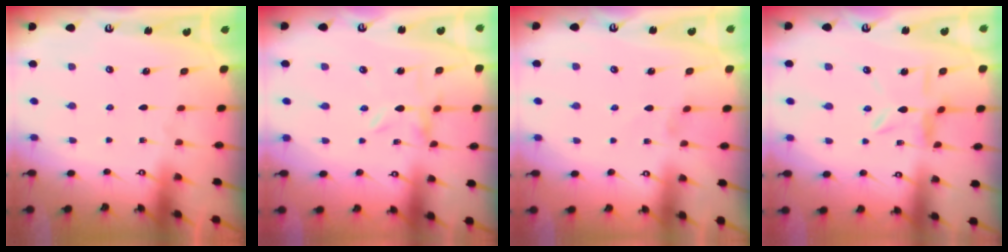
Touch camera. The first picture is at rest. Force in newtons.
{"total": 0.0}
{"total": 0.0}
{"total": 6.3, "press": 6.3, "slide": 0.7}